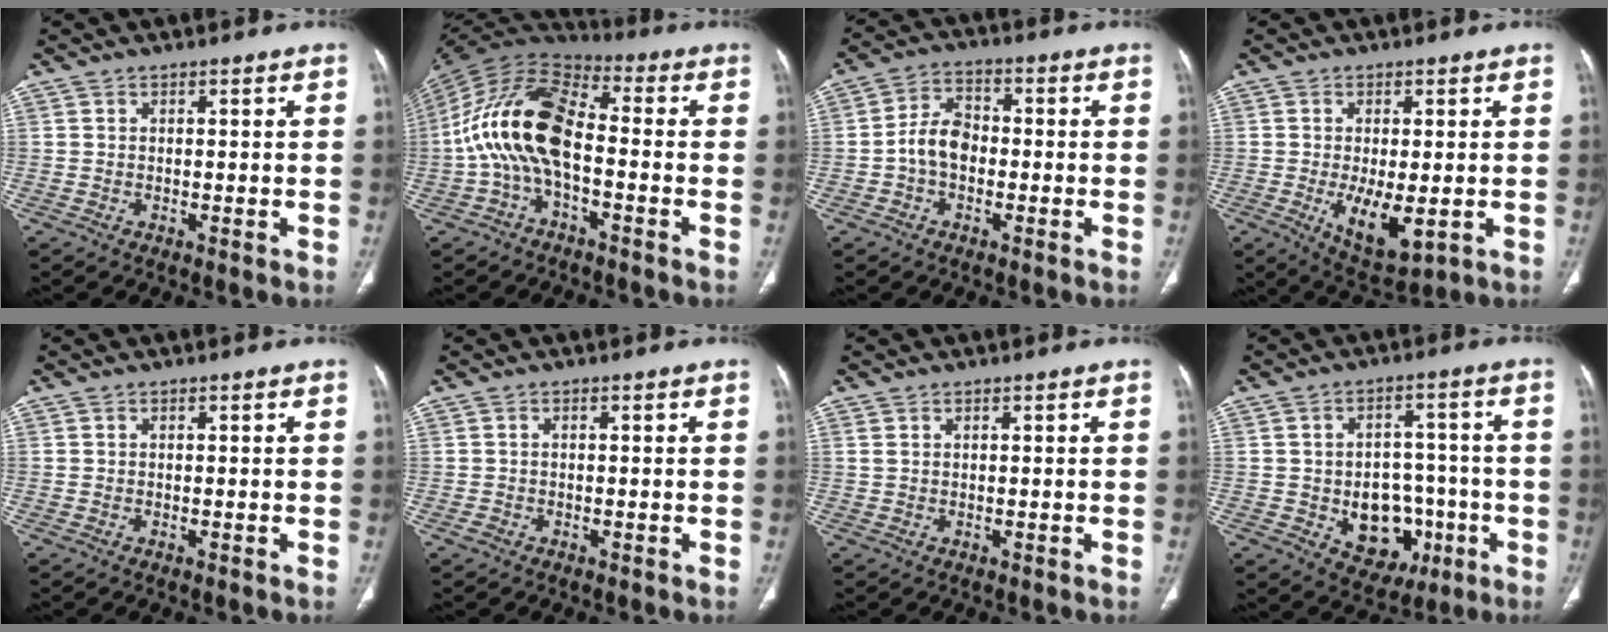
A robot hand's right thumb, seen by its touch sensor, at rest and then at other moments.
{"total": 15.7, "force": [-2.3, 8.0, 13.3], "torque": [-0.255, 0.051, -0.055]}
{"total": 6.6, "force": [-1.4, 4.6, 4.5], "torque": [-0.070, 0.025, -0.036]}
{"total": 9.1, "force": [-1.9, 3.9, 8.0], "torque": [-0.128, -0.021, -0.018]}
{"total": 0.0}
{"total": 1.0, "force": [-0.6, 0.8, 0.3], "torque": [-0.007, 0.004, -0.013]}
{"total": 0.8, "force": [0.3, 0.5, 0.5], "torque": [-0.012, 0.007, 0.010]}
{"total": 12.3, "force": [-3.5, 9.4, 7.2], "torque": [-0.055, 0.031, -0.032]}